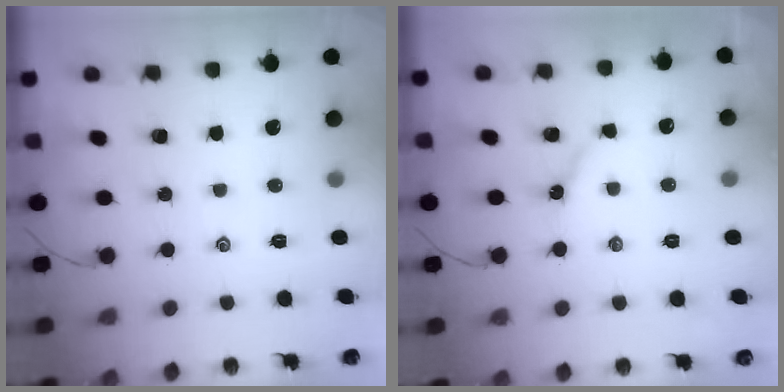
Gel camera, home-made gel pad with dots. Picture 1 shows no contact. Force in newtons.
{"total": 3.8, "press": 3.8, "slide": 0.3}